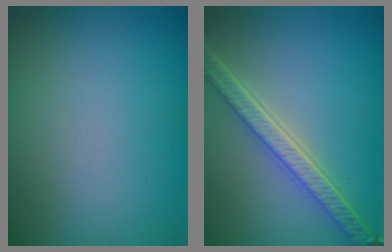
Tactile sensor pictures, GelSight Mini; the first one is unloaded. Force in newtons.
{"total": 5.3, "press": 4.0, "slide": 3.5}